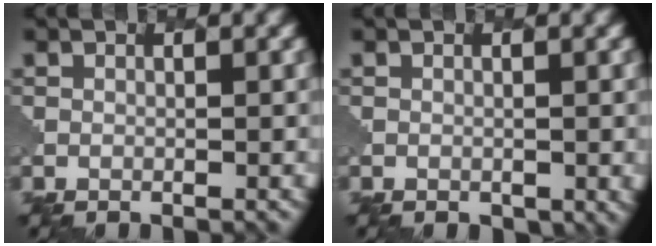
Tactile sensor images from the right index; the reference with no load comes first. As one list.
[{"total": 1.9, "force": [-0.3, 1.3, 1.3], "torque": [-0.011, -0.005, 0.008]}]